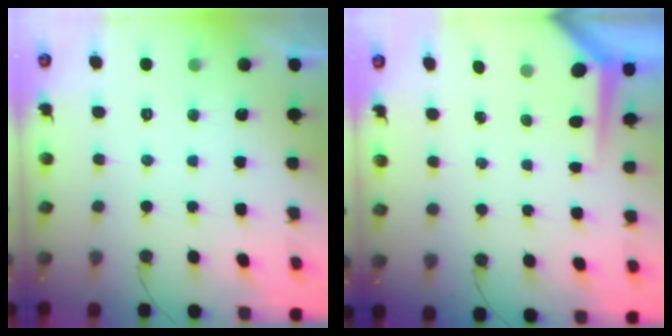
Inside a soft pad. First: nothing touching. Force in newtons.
{"total": 4.0, "press": 4.0, "slide": 0.2}